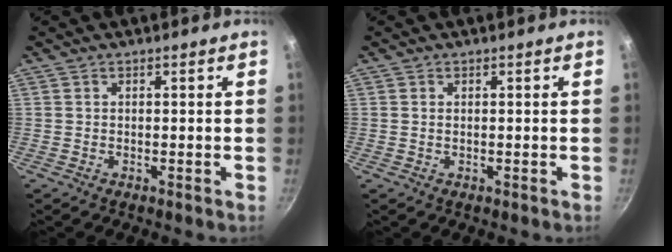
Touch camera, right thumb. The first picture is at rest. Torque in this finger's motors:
{"motor_torque": [-0.16, 0.25, -0.24, 0.48, 0.05]}